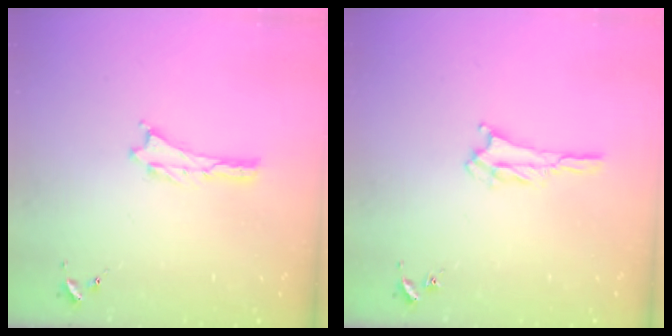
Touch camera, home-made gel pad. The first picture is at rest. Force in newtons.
{"total": 2.3, "press": 2.2, "slide": 0.4}